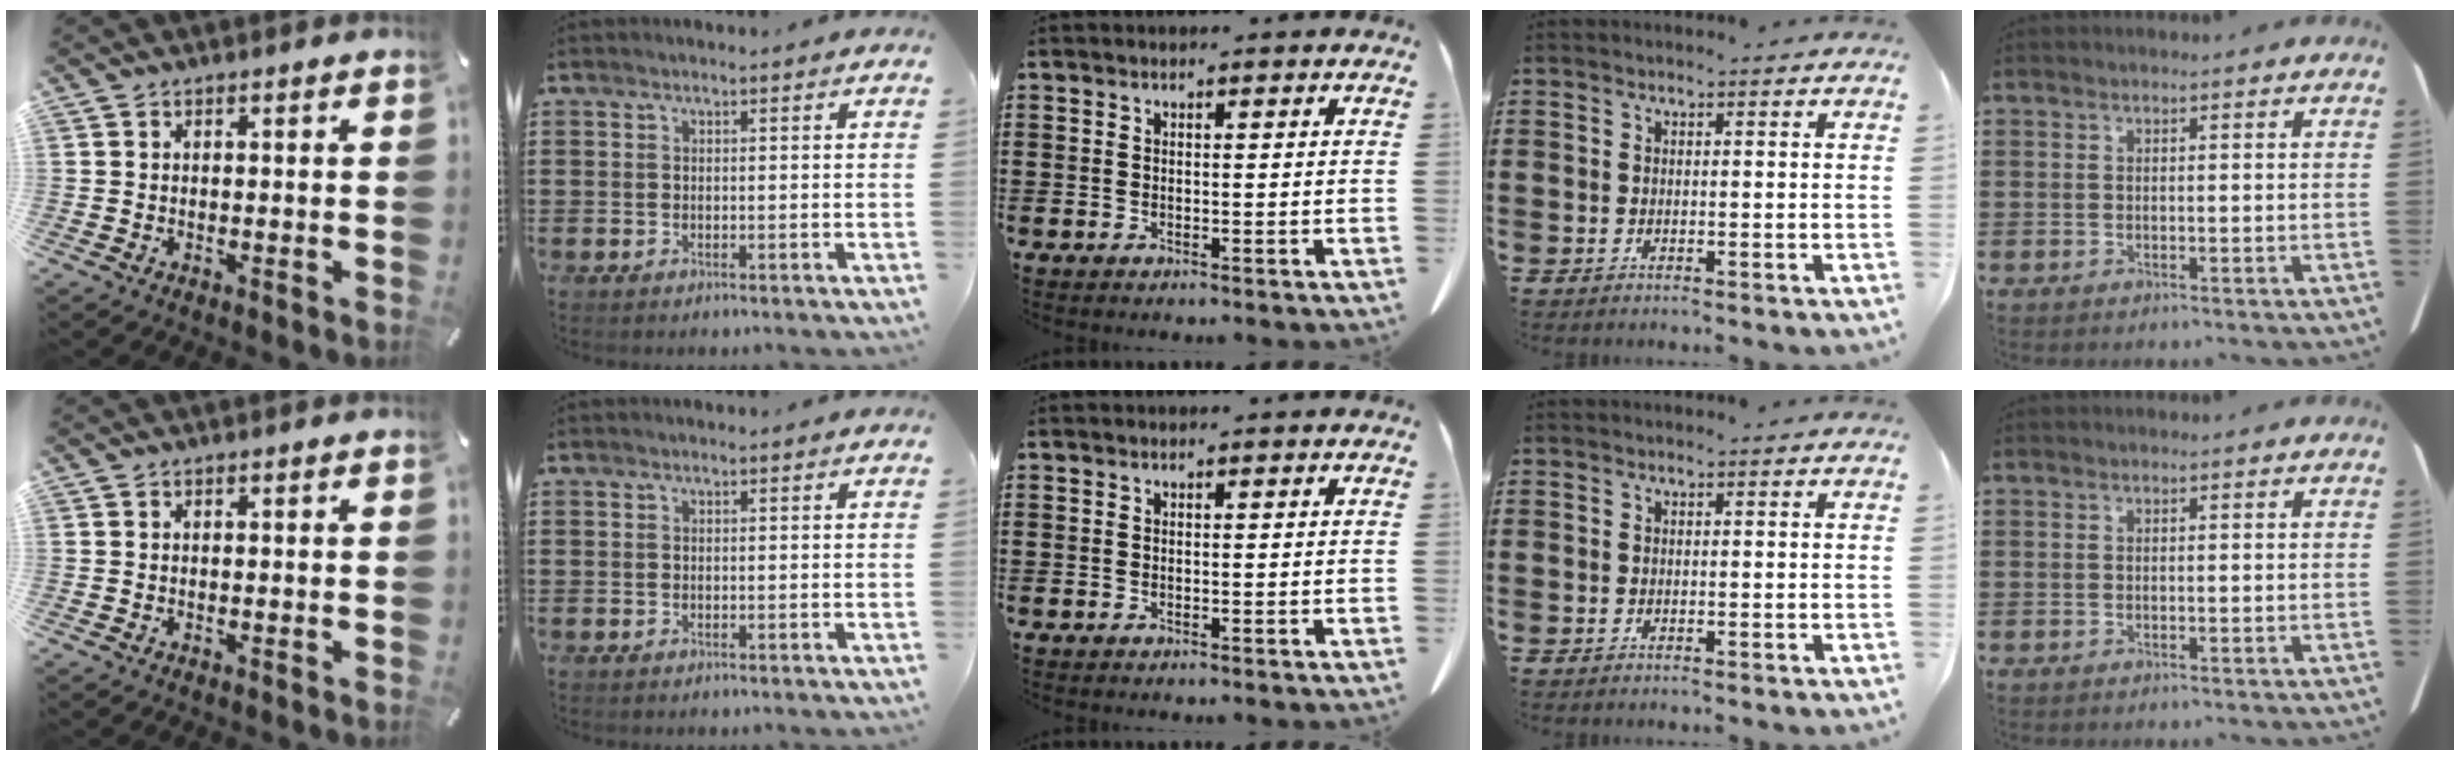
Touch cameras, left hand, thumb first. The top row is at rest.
{}